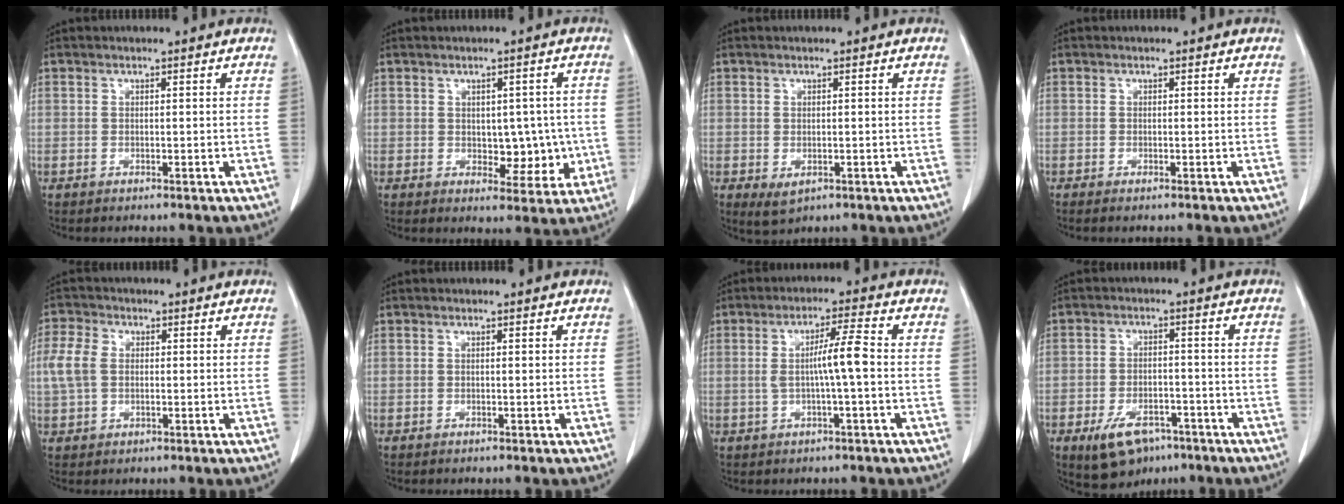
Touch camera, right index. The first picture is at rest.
{"total": 5.9, "force": [-0.4, 3.7, 4.6], "torque": [-0.042, 0.009, 0.005]}
{"total": 2.3, "force": [-0.6, 1.5, 1.6], "torque": [-0.027, -0.004, 0.006]}
{"total": 0.5, "force": [-0.4, -0.1, 0.3], "torque": [-0.009, -0.001, -0.007]}
{"total": 5.3, "force": [0.4, 3.6, 3.9], "torque": [-0.113, 0.016, 0.005]}
{"total": 0.0}
{"total": 5.6, "force": [-0.2, -0.1, 5.6], "torque": [-0.099, 0.009, -0.003]}
{"total": 8.4, "force": [-5.2, 4.6, 4.9], "torque": [-0.085, -0.002, -0.074]}